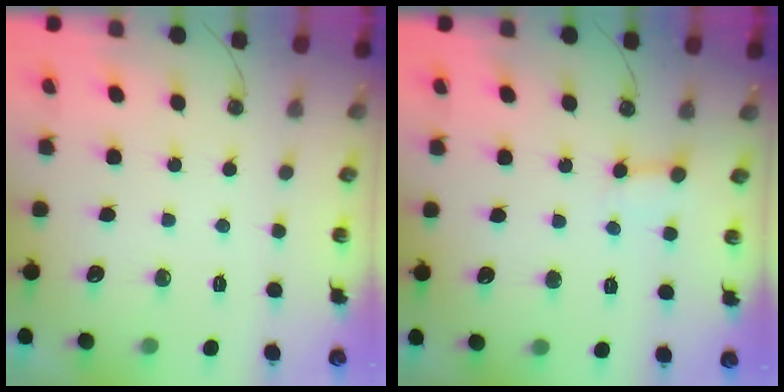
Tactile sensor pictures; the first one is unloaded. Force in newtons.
{"total": 3.5, "press": 3.4, "slide": 0.5}